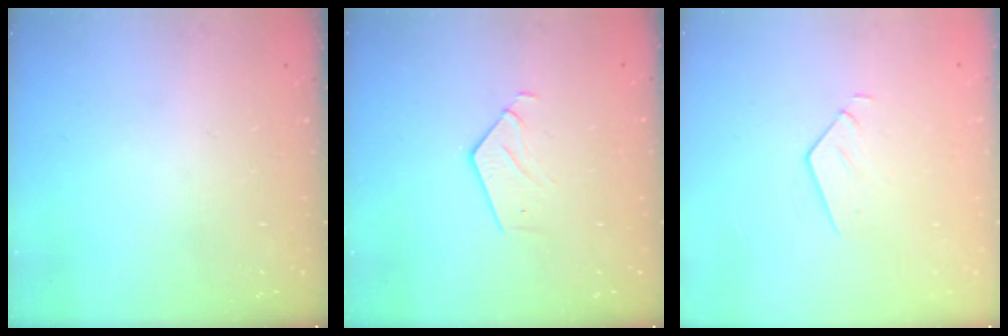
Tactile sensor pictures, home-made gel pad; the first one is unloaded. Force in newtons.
{"total": 3.3, "press": 3.3, "slide": 0.2}
{"total": 3.5, "press": 3.4, "slide": 0.2}